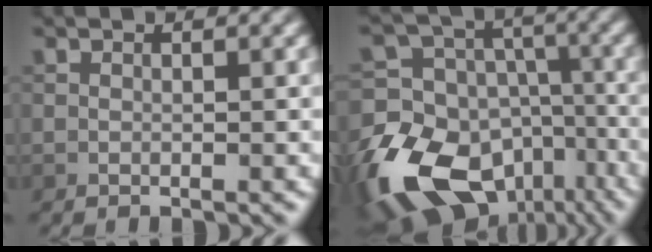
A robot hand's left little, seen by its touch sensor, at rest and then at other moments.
{"total": 15.8, "force": [-8.2, 11.2, 7.6], "torque": [-0.179, -0.023, -0.129]}